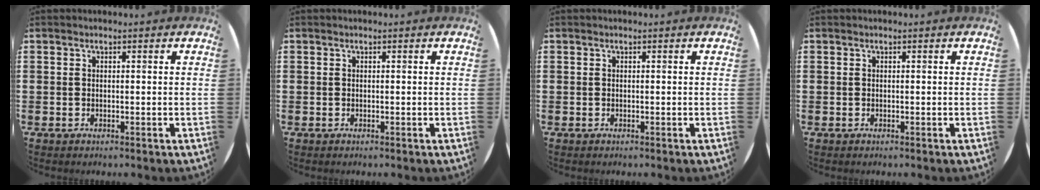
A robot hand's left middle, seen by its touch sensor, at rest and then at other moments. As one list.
[{"total": 0.0}, {"total": 0.0}, {"total": 0.0}]